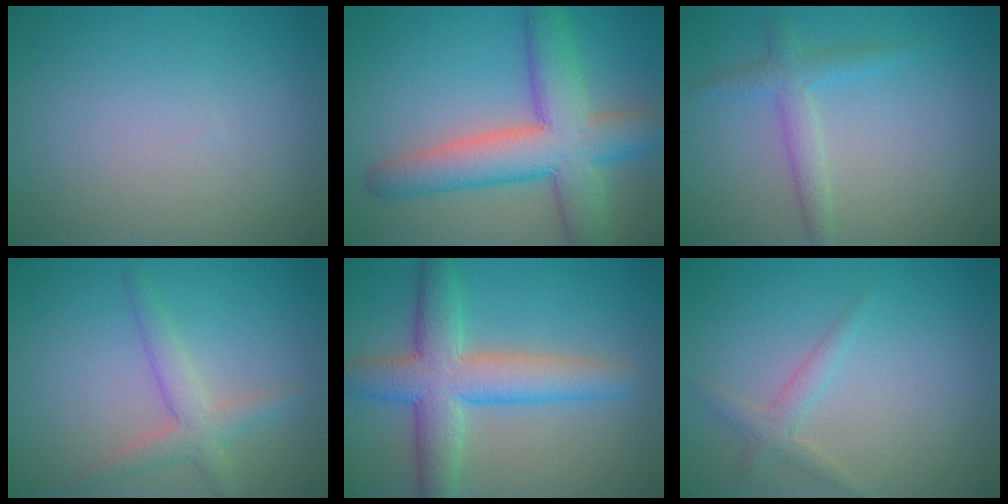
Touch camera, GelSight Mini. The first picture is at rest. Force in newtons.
{"total": 8.7, "press": 8.7, "slide": 0.5}
{"total": 2.3, "press": 2.3, "slide": 0.1}
{"total": 2.8, "press": 2.7, "slide": 0.3}
{"total": 6.8, "press": 6.8, "slide": 0.3}
{"total": 1.6, "press": 1.6, "slide": 0.0}